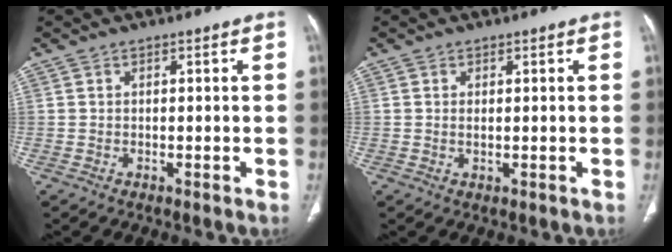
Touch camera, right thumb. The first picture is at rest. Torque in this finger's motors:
{"motor_torque": [-0.34, 0.39, -0.29, 0.16, 0.00]}